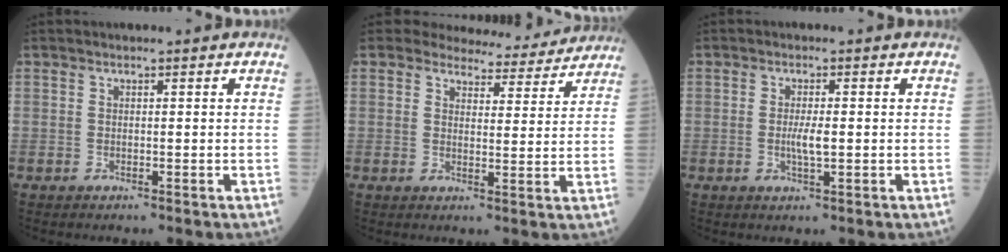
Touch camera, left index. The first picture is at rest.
{"total": 9.1, "force": [8.7, 2.5, 0.7], "torque": [0.007, -0.011, 0.095]}
{"total": 2.4, "force": [-0.4, 0.3, 2.3], "torque": [-0.046, -0.006, -0.007]}